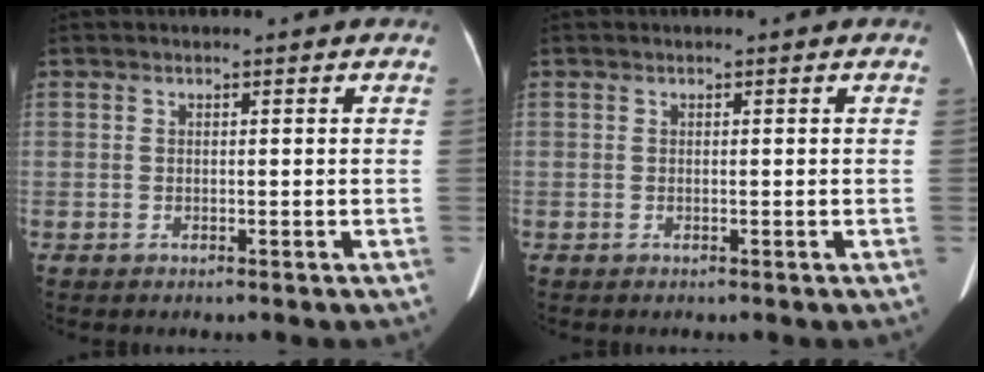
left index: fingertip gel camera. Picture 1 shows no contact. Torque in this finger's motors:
{"motor_torque": [0.00, 0.00, 0.00, 0.00]}